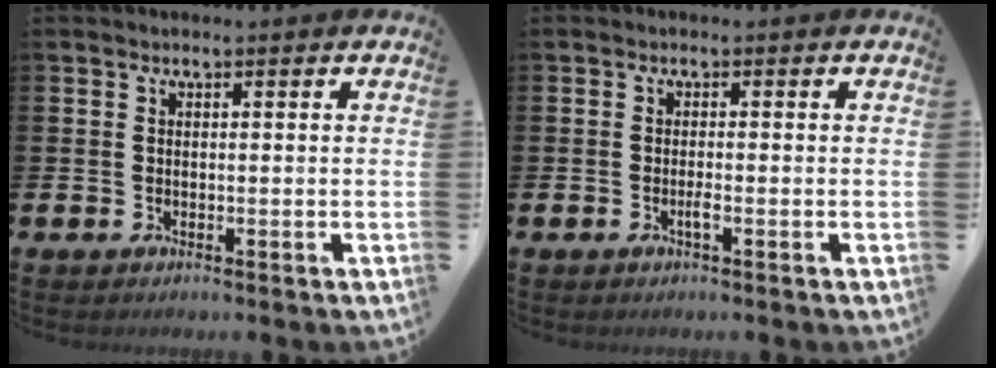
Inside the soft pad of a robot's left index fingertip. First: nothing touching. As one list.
[{"total": 0.8, "force": [-0.4, 0.0, 0.7], "torque": [-0.021, -0.001, -0.006]}]